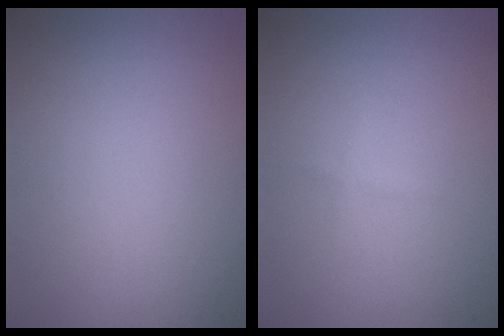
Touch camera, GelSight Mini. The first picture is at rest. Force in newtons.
{"total": 0.6, "press": 0.6, "slide": 0.0}